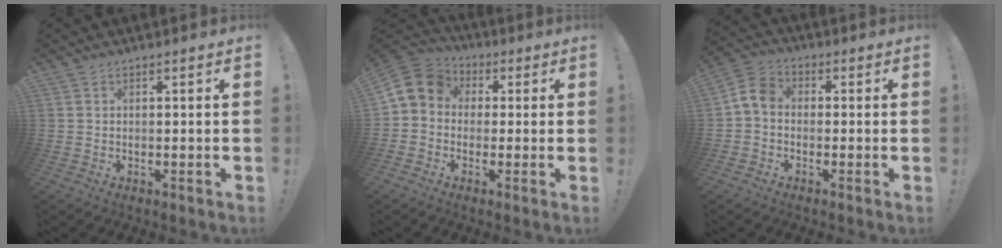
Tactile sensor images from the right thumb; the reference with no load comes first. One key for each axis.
{"total": 9.0, "fx": 0.9, "fy": 7.7, "fz": 4.6, "tx": -0.091, "ty": 0.012, "tz": 0.024}
{"total": 6.5, "fx": -0.7, "fy": 4.7, "fz": 4.5, "tx": -0.095, "ty": 0.017, "tz": -0.005}